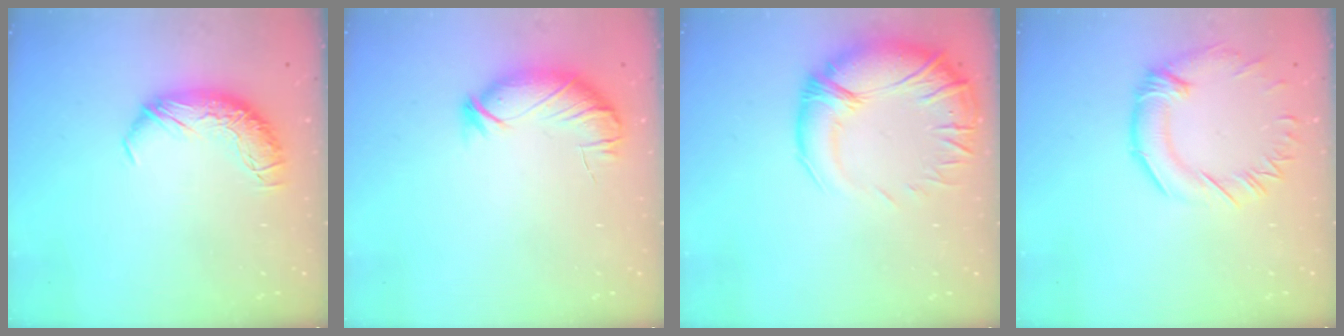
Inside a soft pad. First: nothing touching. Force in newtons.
{"total": 4.3, "press": 4.0, "slide": 1.6}
{"total": 6.5, "press": 4.8, "slide": 4.3}
{"total": 1.3, "press": 0.6, "slide": 1.1}